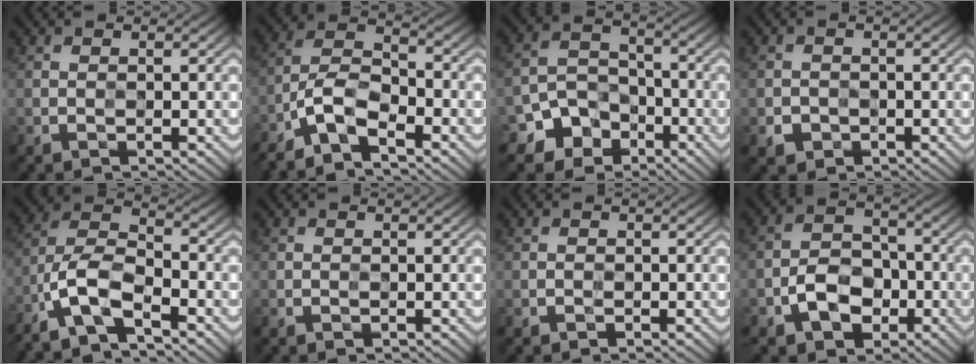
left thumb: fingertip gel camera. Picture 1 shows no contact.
{"total": 8.5, "force": [-5.7, 2.8, 5.6], "torque": [-0.108, 0.001, -0.125]}
{"total": 7.8, "force": [-5.1, 5.4, 2.4], "torque": [-0.050, -0.007, -0.098]}
{"total": 1.9, "force": [-1.0, 1.5, 0.6], "torque": [-0.008, -0.006, -0.020]}
{"total": 10.5, "force": [-6.8, 3.6, 7.2], "torque": [-0.148, -0.004, -0.144]}
{"total": 0.0}
{"total": 0.0}
{"total": 6.8, "force": [-3.0, 4.6, 3.9], "torque": [-0.069, 0.001, -0.063]}